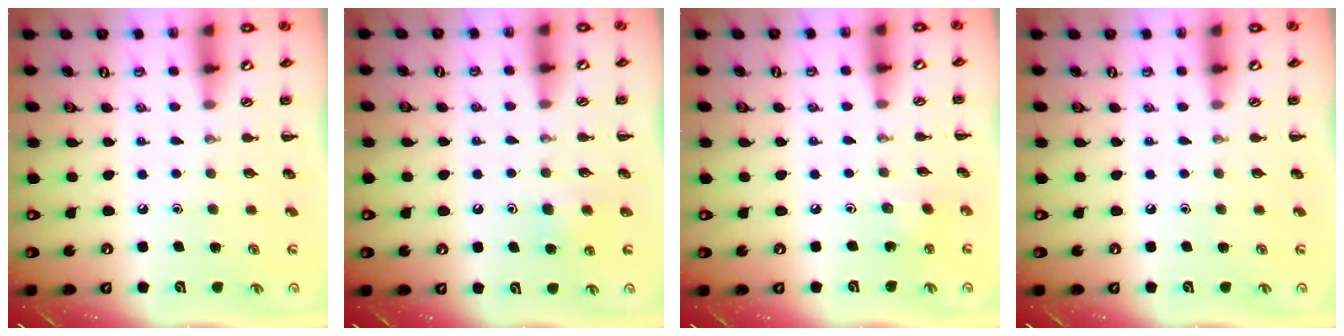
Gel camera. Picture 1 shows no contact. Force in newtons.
{"total": 4.1, "press": 3.8, "slide": 1.5}
{"total": 2.4, "press": 2.3, "slide": 0.6}
{"total": 0.0}